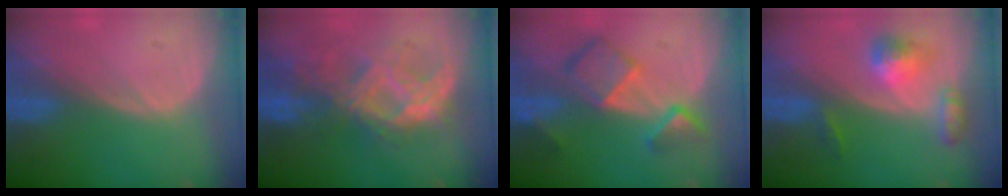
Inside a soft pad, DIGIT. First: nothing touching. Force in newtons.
{"total": 8.8, "press": 8.5, "slide": 2.0}
{"total": 7.8, "press": 6.7, "slide": 3.9}
{"total": 5.7, "press": 5.2, "slide": 2.3}